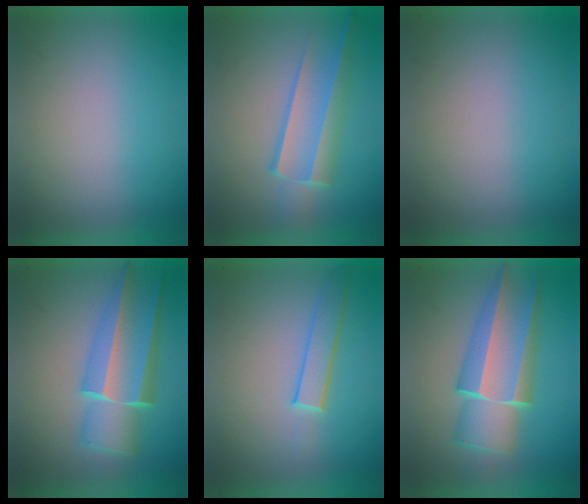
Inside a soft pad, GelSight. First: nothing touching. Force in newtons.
{"total": 3.2}
{"total": 0.0}
{"total": 4.9}
{"total": 1.9}
{"total": 6.4}